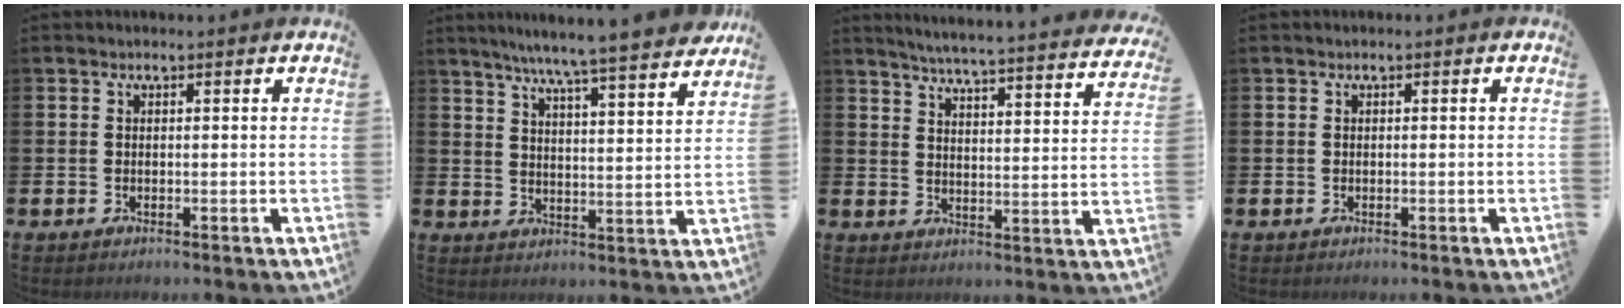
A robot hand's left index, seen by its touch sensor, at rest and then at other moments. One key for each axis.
{"total": 7.6, "fx": 7.1, "fy": -0.3, "fz": 2.6, "tx": -0.068, "ty": -0.051, "tz": 0.122}
{"total": 5.3, "fx": 5.1, "fy": -0.3, "fz": 1.3, "tx": -0.038, "ty": -0.048, "tz": 0.084}
{"total": 0.0}